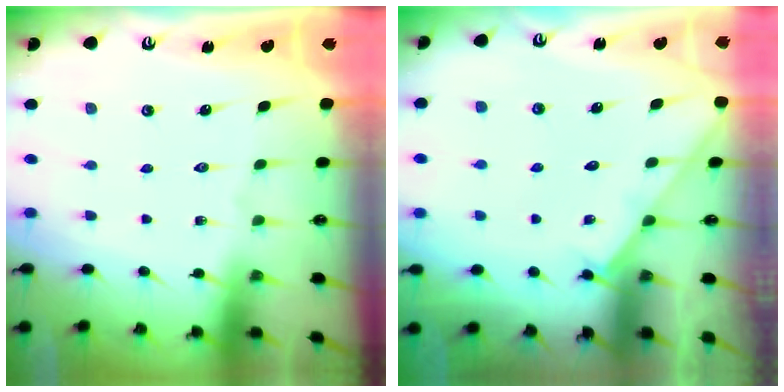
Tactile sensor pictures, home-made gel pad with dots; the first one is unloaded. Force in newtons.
{"total": 2.9, "press": 2.9, "slide": 0.4}